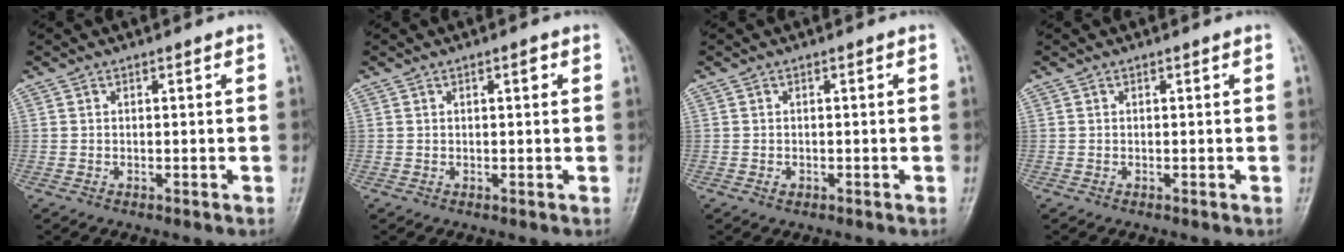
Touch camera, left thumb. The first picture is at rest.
{"total": 1.6, "force": [0.6, 0.6, 1.4], "torque": [-0.019, 0.003, 0.006]}
{"total": 1.3, "force": [-0.3, 1.0, 0.8], "torque": [-0.007, 0.005, -0.006]}
{"total": 0.0}